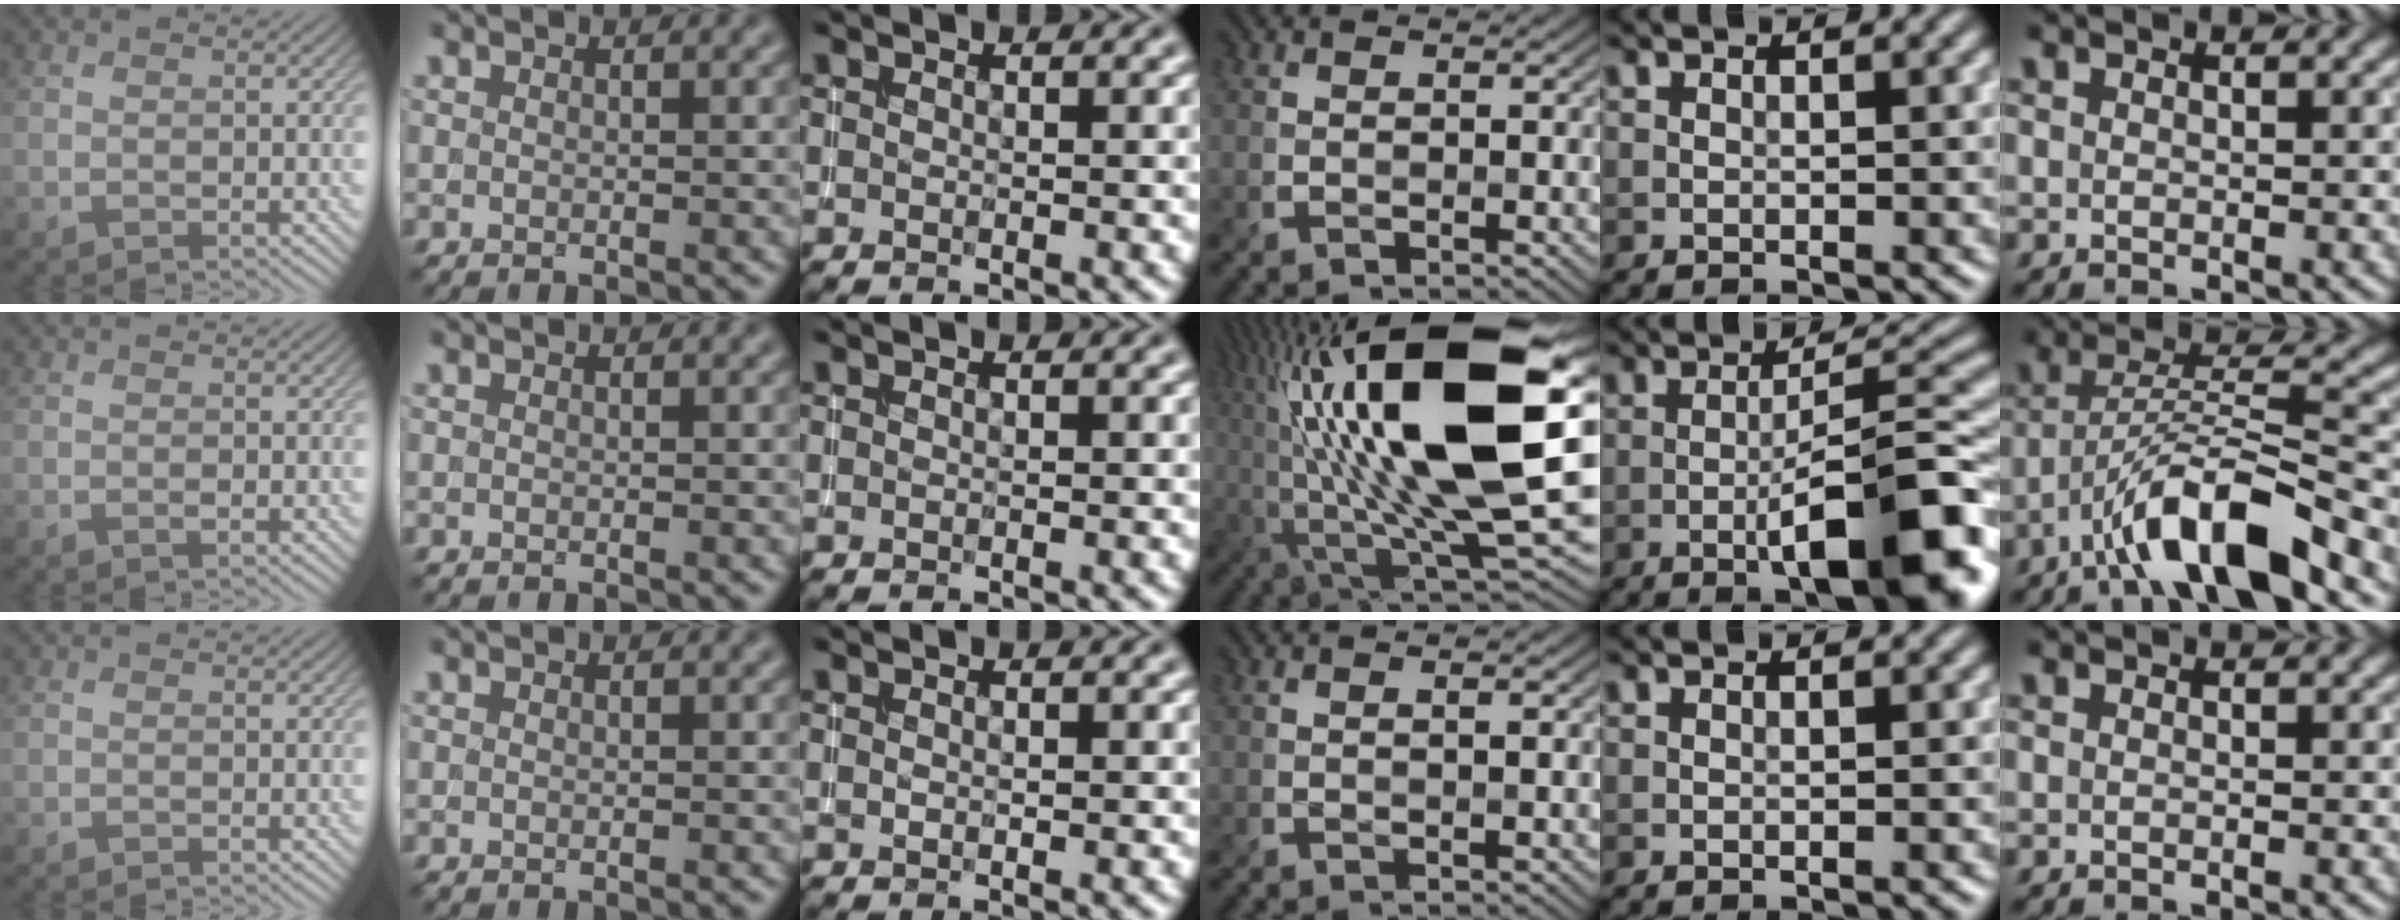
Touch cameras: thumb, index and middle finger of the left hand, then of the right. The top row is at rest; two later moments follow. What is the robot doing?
{"motion": "insert", "object": "backpack"}